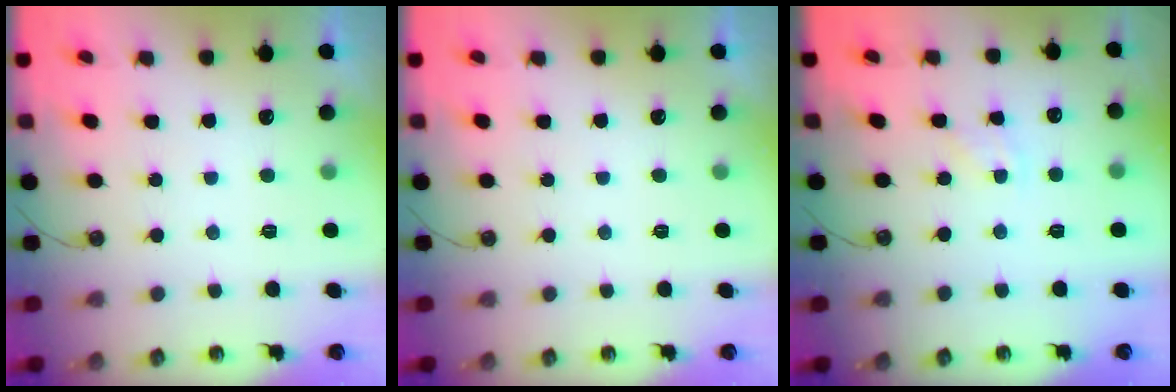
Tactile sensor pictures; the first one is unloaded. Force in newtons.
{"total": 0.0}
{"total": 2.4, "press": 2.4, "slide": 0.4}